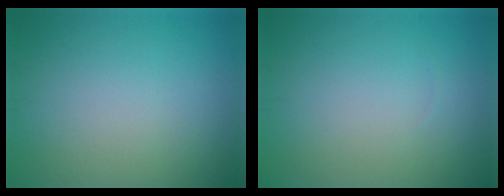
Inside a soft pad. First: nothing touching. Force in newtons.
{"total": 0.0}